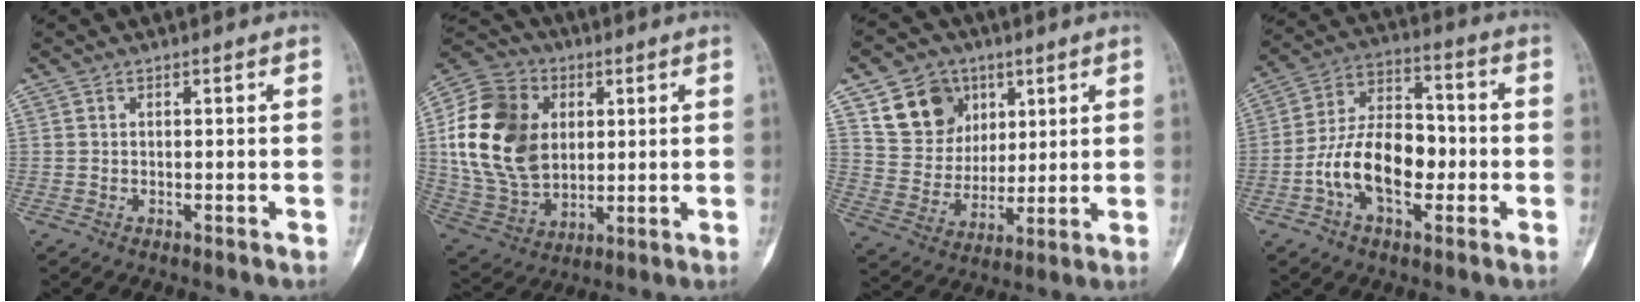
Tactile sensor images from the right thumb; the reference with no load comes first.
{"total": 21.3, "force": [3.5, 15.6, 14.0], "torque": [-0.260, -0.002, 0.073]}
{"total": 13.1, "force": [6.3, 10.6, 4.6], "torque": [-0.045, -0.024, 0.121]}
{"total": 14.6, "force": [-3.4, 8.6, 11.3], "torque": [-0.187, 0.042, -0.065]}